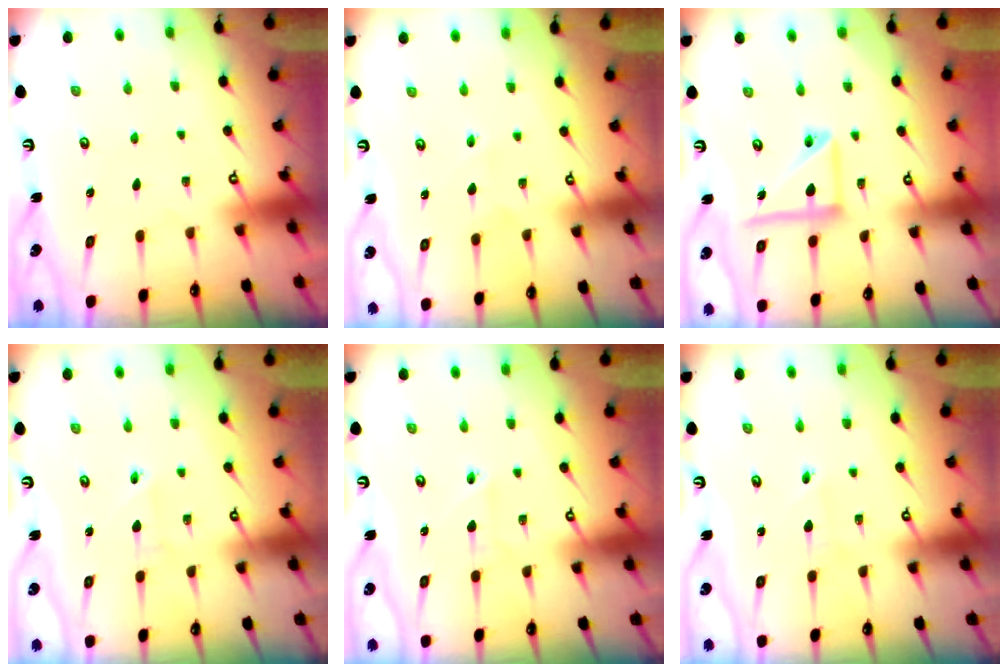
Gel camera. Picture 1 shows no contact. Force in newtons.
{"total": 2.7, "press": 2.6, "slide": 0.9}
{"total": 14.1, "press": 13.9, "slide": 2.3}
{"total": 0.7, "press": 0.7, "slide": 0.0}
{"total": 2.6, "press": 2.5, "slide": 0.9}
{"total": 0.7, "press": 0.7, "slide": 0.0}